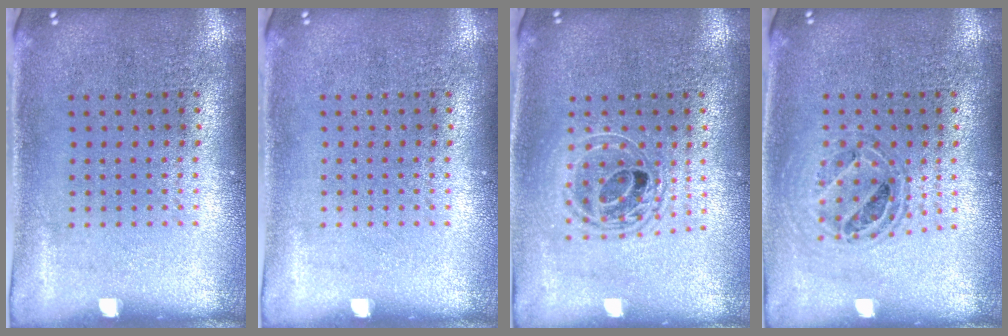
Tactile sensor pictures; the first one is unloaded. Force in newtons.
{"total": 0.0}
{"total": 1.7, "press": 1.4, "slide": 1.0}
{"total": 0.8, "press": 0.8, "slide": 0.1}